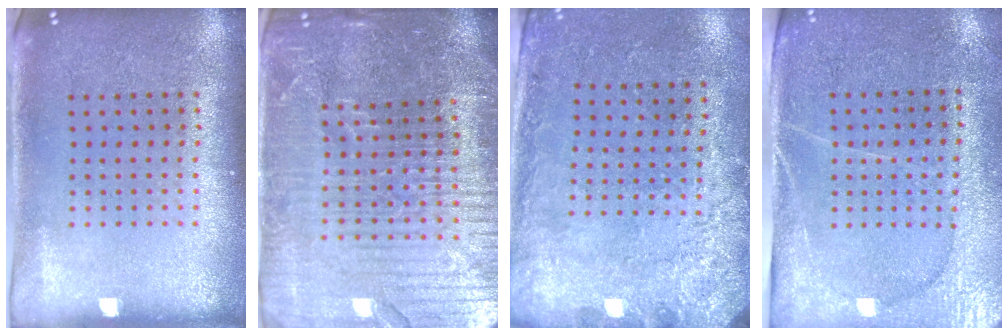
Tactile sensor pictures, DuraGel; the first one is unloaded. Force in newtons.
{"total": 5.6, "press": 5.1, "slide": 2.5}
{"total": 2.7, "press": 2.1, "slide": 1.6}
{"total": 2.9, "press": 2.7, "slide": 1.2}